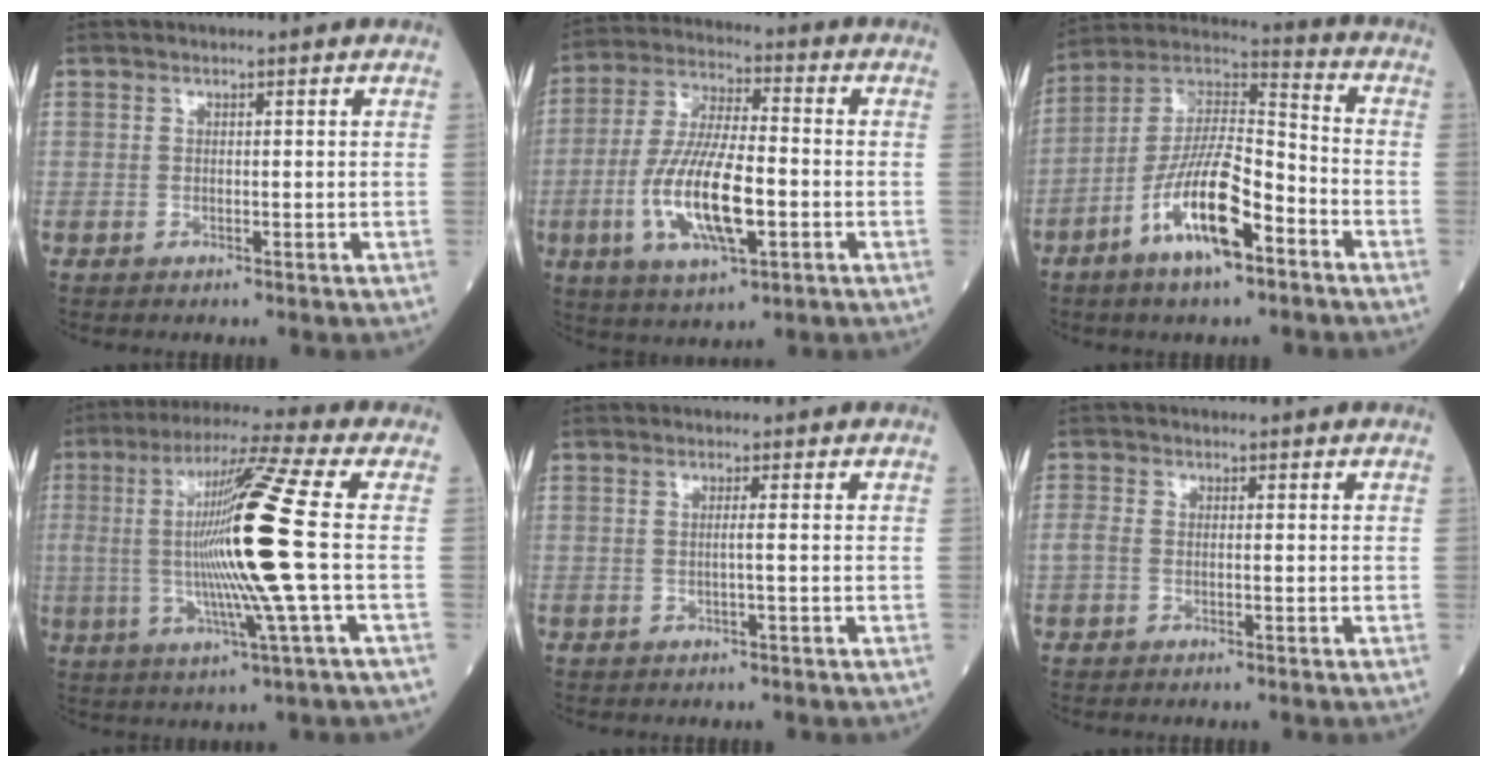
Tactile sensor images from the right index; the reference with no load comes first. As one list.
[{"total": 13.9, "force": [-3.6, 3.7, 12.9], "torque": [-0.267, -0.008, -0.062]}, {"total": 14.5, "force": [-6.9, 3.6, 12.2], "torque": [-0.239, 0.006, -0.125]}, {"total": 16.6, "force": [0.0, -1.8, 16.5], "torque": [-0.323, -0.002, -0.010]}, {"total": 1.0, "force": [-0.2, -0.4, 0.9], "torque": [-0.013, 0.001, -0.006]}, {"total": 1.7, "force": [-0.5, 1.0, 1.3], "torque": [-0.037, 0.002, -0.010]}]